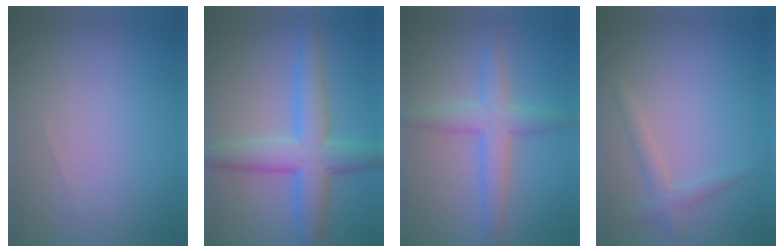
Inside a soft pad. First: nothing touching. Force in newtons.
{"total": 6.1, "press": 6.1, "slide": 0.1}
{"total": 3.8, "press": 3.8, "slide": 0.1}
{"total": 1.6, "press": 1.6, "slide": 0.1}